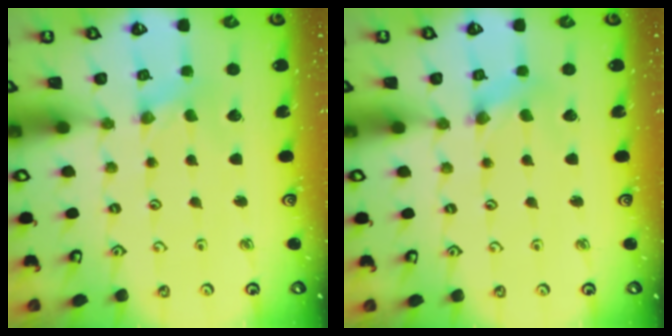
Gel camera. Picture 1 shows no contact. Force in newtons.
{"total": 1.6, "press": 1.6, "slide": 0.3}